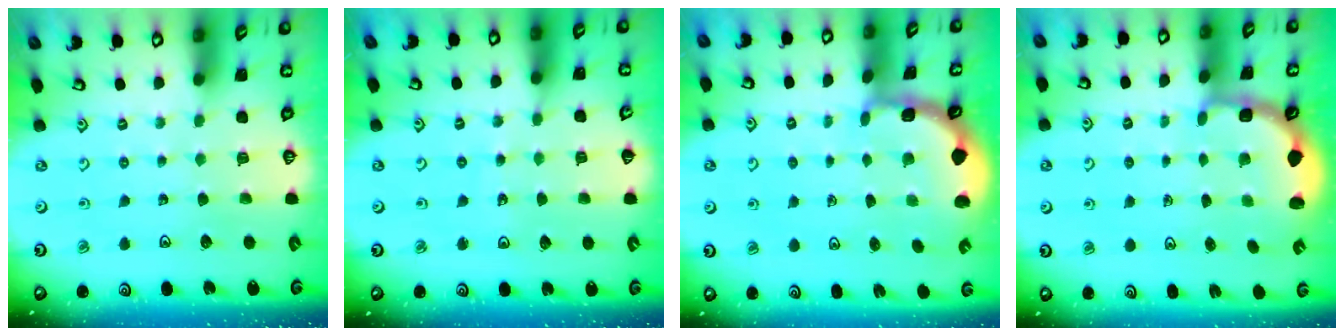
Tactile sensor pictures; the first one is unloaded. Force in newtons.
{"total": 3.6, "press": 3.6, "slide": 0.3}
{"total": 1.9, "press": 1.9, "slide": 0.2}
{"total": 3.0, "press": 2.1, "slide": 2.2}